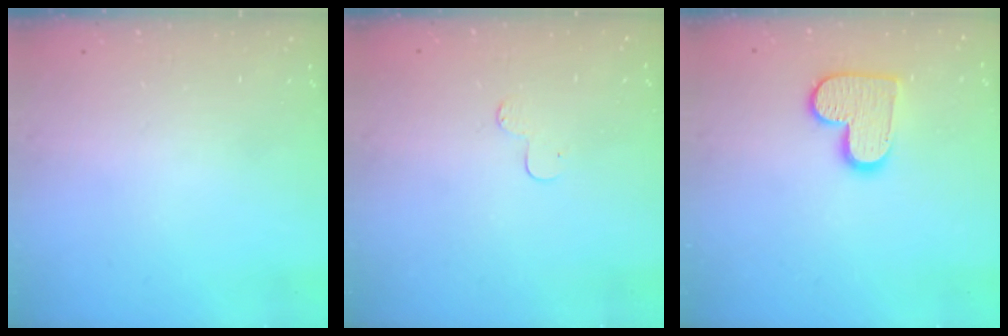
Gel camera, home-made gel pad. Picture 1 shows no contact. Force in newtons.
{"total": 3.3, "press": 3.3, "slide": 0.3}
{"total": 11.7, "press": 11.6, "slide": 0.6}